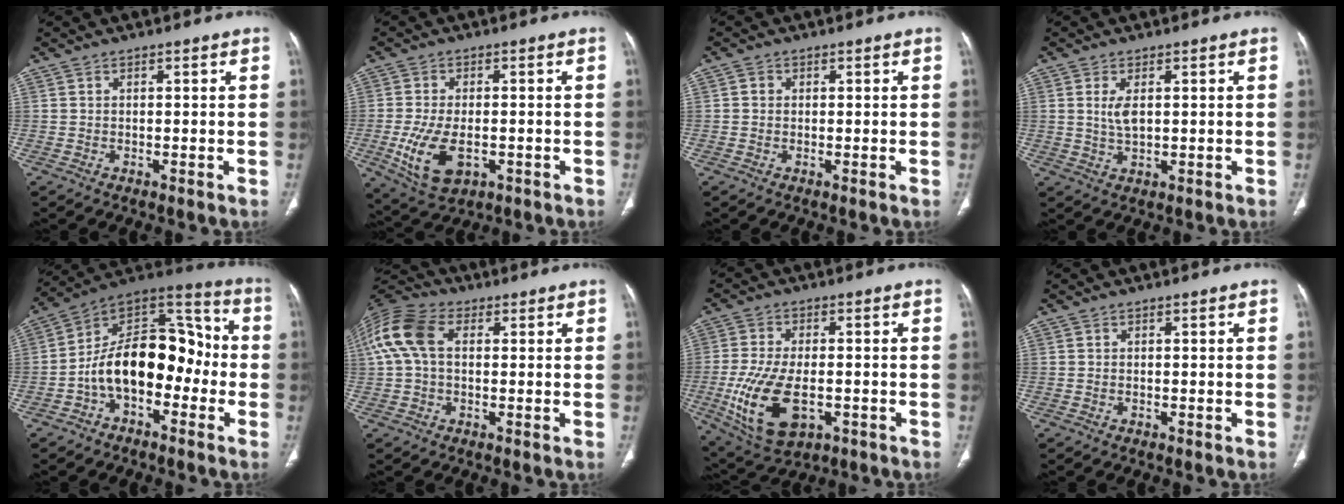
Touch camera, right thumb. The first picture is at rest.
{"total": 10.2, "force": [-2.7, 5.7, 8.1], "torque": [-0.160, -0.004, -0.034]}
{"total": 1.2, "force": [0.1, 1.1, 0.3], "torque": [-0.001, 0.003, 0.000]}
{"total": 3.7, "force": [0.8, 1.6, 3.2], "torque": [-0.069, -0.006, 0.021]}
{"total": 17.9, "force": [-4.4, 10.9, 13.4], "torque": [-0.189, 0.084, -0.083]}
{"total": 11.6, "force": [2.1, 7.5, 8.6], "torque": [-0.198, 0.035, 0.034]}
{"total": 14.6, "force": [-3.7, 7.9, 11.7], "torque": [-0.230, -0.004, -0.051]}
{"total": 0.0}